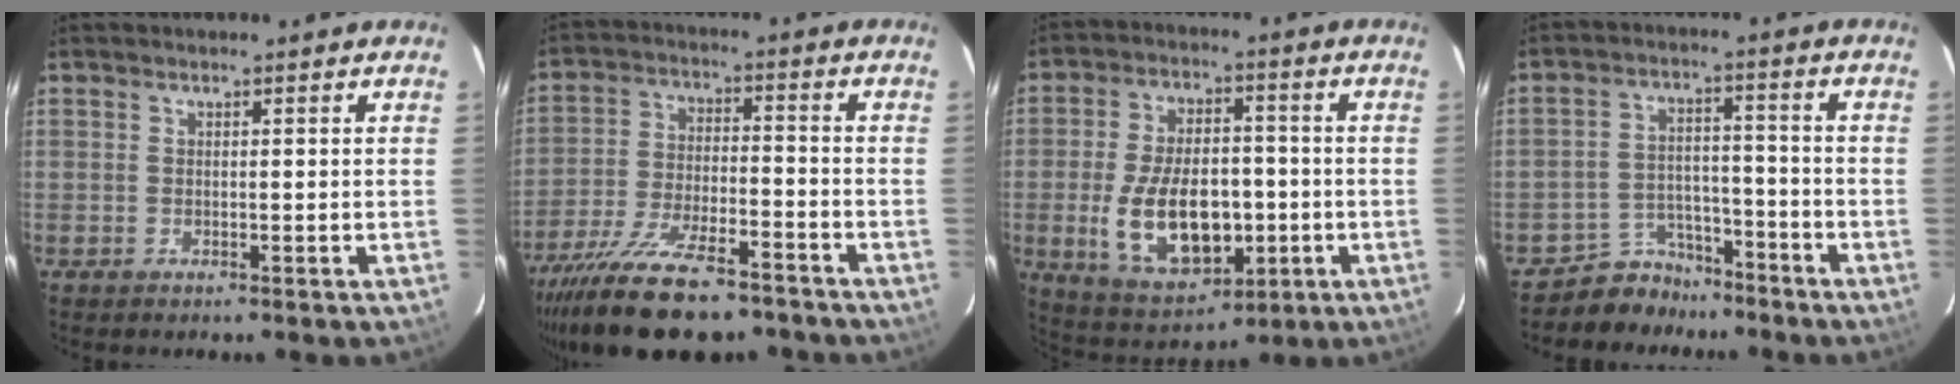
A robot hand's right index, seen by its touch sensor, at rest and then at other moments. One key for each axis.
{"total": 20.0, "fx": -15.8, "fy": 5.9, "fz": 10.8, "tx": -0.217, "ty": -0.038, "tz": -0.256}
{"total": 16.4, "fx": -3.2, "fy": 9.2, "fz": 13.2, "tx": -0.263, "ty": -0.004, "tz": -0.032}
{"total": 7.1, "fx": -5.9, "fy": 3.9, "fz": 0.0, "tx": -0.014, "ty": 0.028, "tz": -0.092}